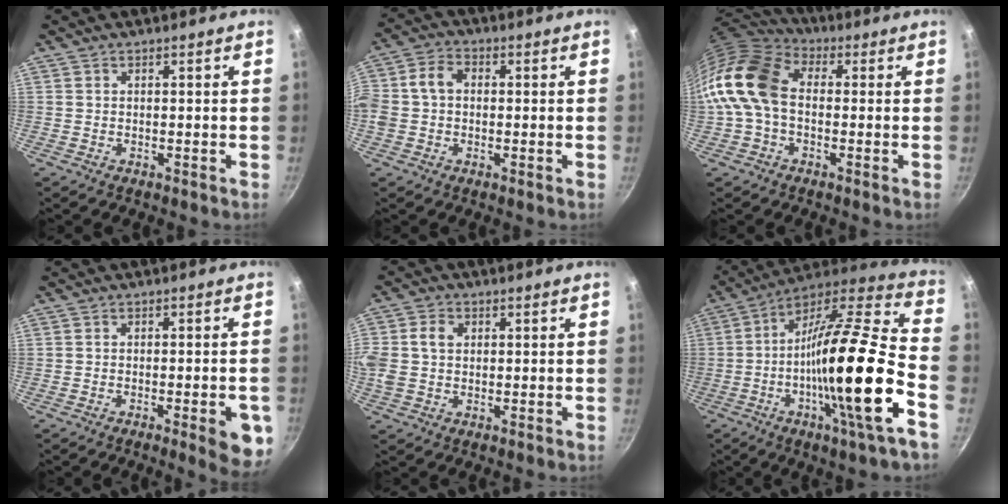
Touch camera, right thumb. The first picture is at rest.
{"total": 7.0, "force": [0.2, 5.4, 4.5], "torque": [-0.081, 0.023, -0.011]}
{"total": 15.0, "force": [-0.6, 10.6, 10.6], "torque": [-0.193, 0.034, -0.032]}
{"total": 7.6, "force": [-3.0, 2.0, 6.7], "torque": [-0.062, 0.008, -0.035]}
{"total": 8.2, "force": [1.3, 6.4, 5.0], "torque": [-0.103, 0.014, 0.018]}
{"total": 26.1, "force": [-7.4, 3.6, 24.8], "torque": [-0.375, 0.013, -0.138]}